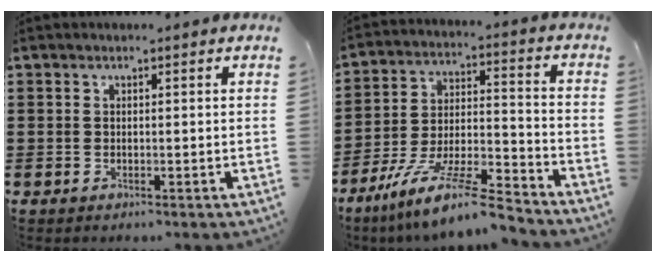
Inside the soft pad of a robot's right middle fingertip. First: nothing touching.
{"total": 12.2, "force": [-10.3, 1.0, 6.6], "torque": [-0.119, 0.019, -0.198]}